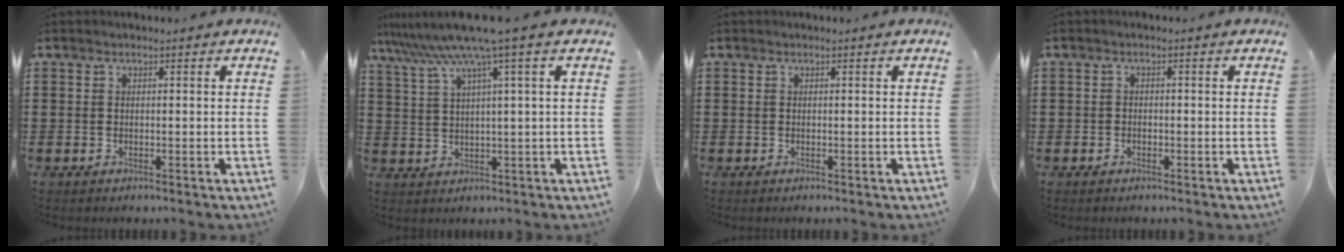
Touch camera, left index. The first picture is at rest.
{"total": 7.9, "force": [4.8, -0.8, 6.2], "torque": [-0.143, -0.030, 0.078]}
{"total": 0.0}
{"total": 0.9, "force": [-0.8, 0.5, 0.1], "torque": [-0.006, 0.001, -0.017]}